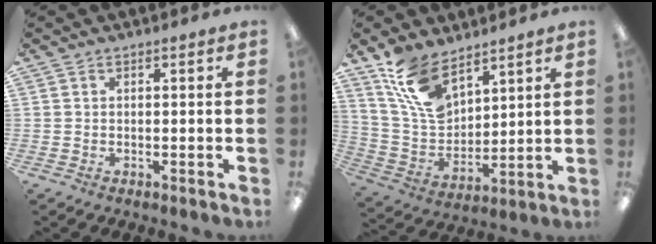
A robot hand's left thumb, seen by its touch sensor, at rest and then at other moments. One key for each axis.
{"total": 14.0, "fx": 9.2, "fy": 7.4, "fz": 7.5, "tx": -0.162, "ty": -0.037, "tz": 0.178}